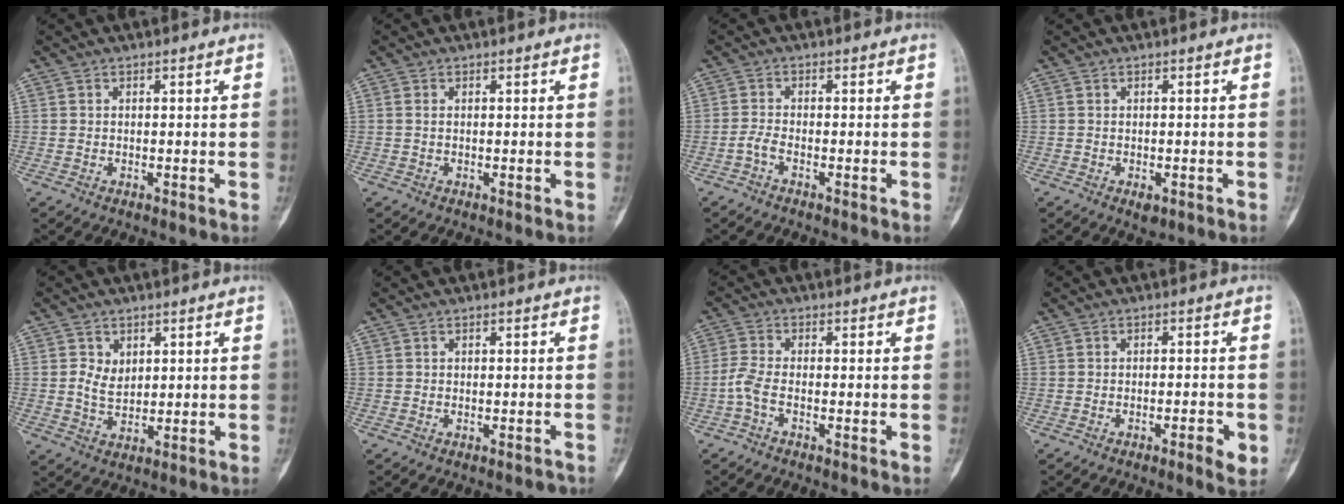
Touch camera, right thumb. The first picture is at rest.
{"total": 0.5, "force": [0.1, 0.4, 0.4], "torque": [-0.009, 0.002, 0.003]}
{"total": 1.8, "force": [-1.1, 0.4, 1.3], "torque": [-0.033, 0.003, -0.028]}
{"total": 1.5, "force": [-0.6, 0.9, 1.0], "torque": [-0.009, -0.002, -0.003]}
{"total": 4.0, "force": [1.3, 3.1, 2.3], "torque": [-0.026, -0.012, 0.029]}
{"total": 1.1, "force": [-0.9, 0.5, 0.1], "torque": [-0.004, 0.010, -0.012]}
{"total": 3.3, "force": [-1.5, 1.1, 2.7], "torque": [-0.072, 0.005, -0.039]}
{"total": 3.6, "force": [-1.5, 1.0, 3.1], "torque": [-0.045, 0.004, -0.021]}